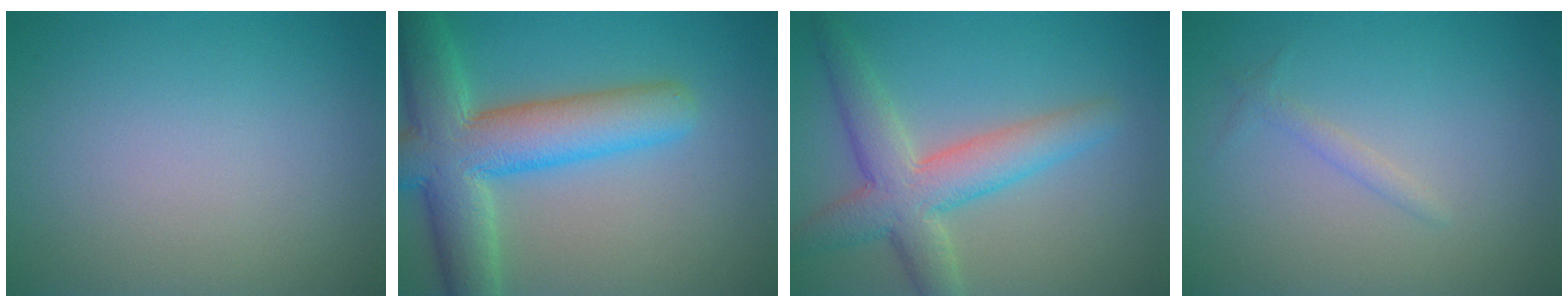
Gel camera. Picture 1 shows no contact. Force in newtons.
{"total": 9.4, "press": 9.4, "slide": 0.8}
{"total": 5.9, "press": 5.9, "slide": 0.3}
{"total": 1.0, "press": 1.0, "slide": 0.0}